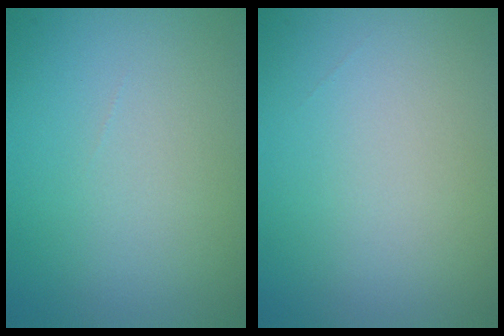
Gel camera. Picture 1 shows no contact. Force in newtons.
{"total": 0.0}